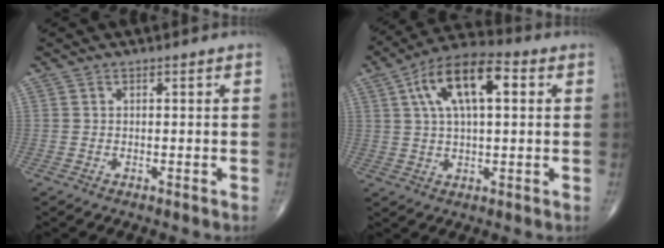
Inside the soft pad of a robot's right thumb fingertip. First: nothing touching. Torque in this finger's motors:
{"motor_torque": [0.36, 3.14, 1.38, 0.77, 0.10]}